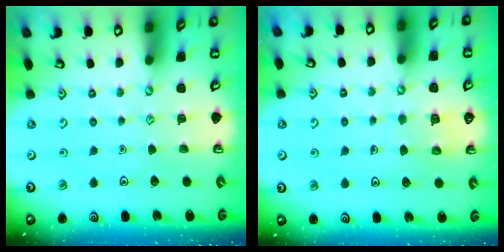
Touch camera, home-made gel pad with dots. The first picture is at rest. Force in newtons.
{"total": 4.4, "press": 4.4, "slide": 0.4}